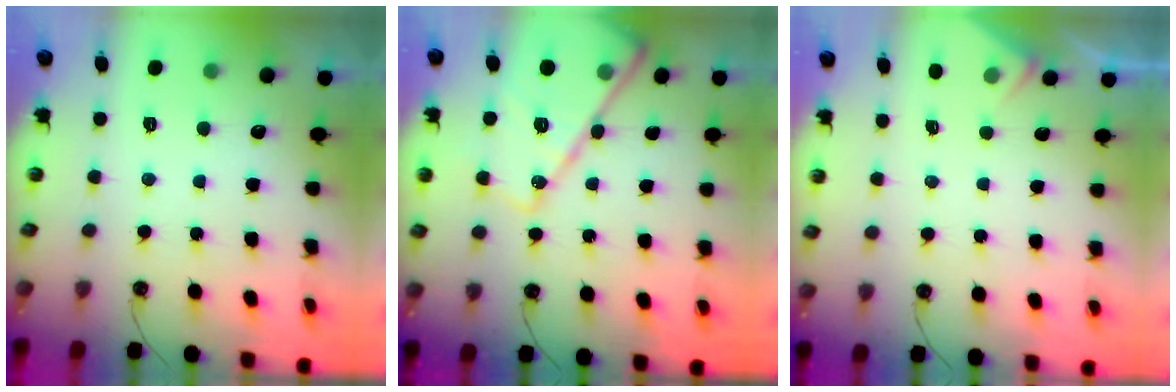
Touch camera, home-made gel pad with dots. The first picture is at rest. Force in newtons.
{"total": 17.4, "press": 17.3, "slide": 1.7}
{"total": 2.8, "press": 2.7, "slide": 0.4}